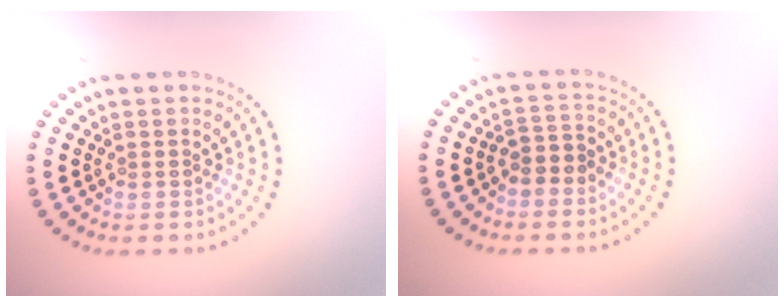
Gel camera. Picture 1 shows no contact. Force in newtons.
{"total": 1.9, "press": 1.4, "slide": 1.3}